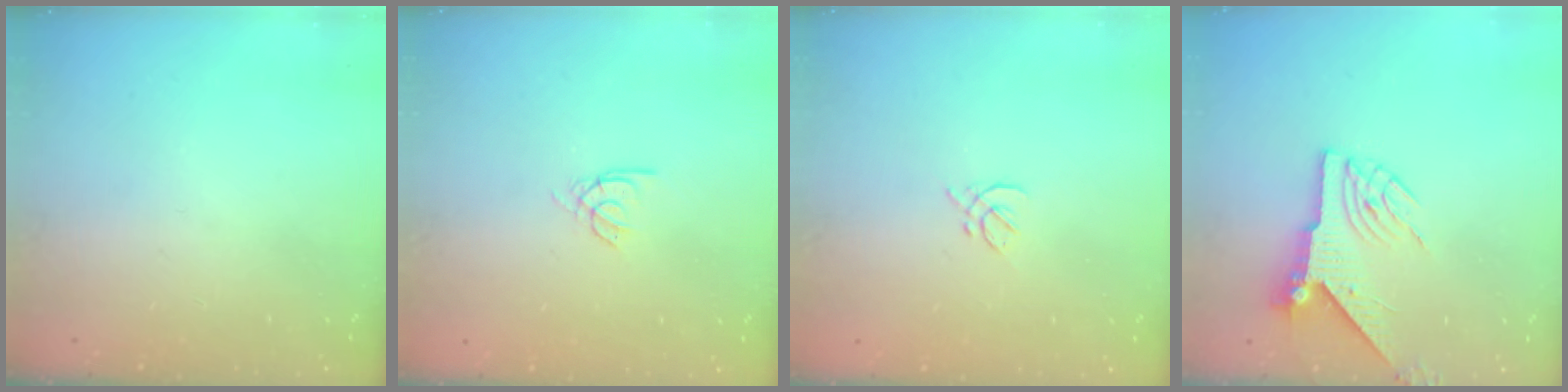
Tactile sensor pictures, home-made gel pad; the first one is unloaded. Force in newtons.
{"total": 2.2, "press": 2.2, "slide": 0.2}
{"total": 2.0, "press": 1.9, "slide": 0.7}
{"total": 6.8, "press": 6.8, "slide": 0.5}